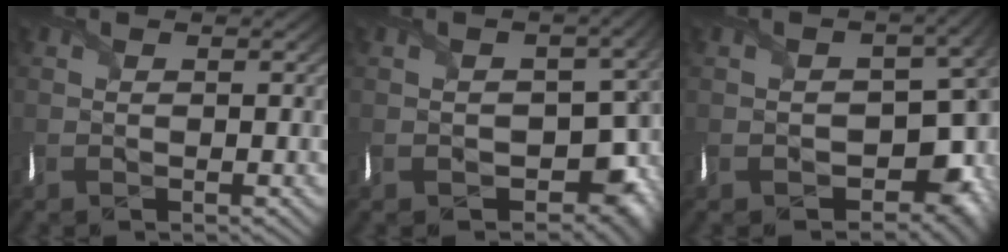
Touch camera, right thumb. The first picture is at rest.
{"total": 8.8, "force": [-1.5, 7.0, 5.2], "torque": [-0.055, -0.029, -0.014]}
{"total": 10.9, "force": [-2.6, 8.6, 6.1], "torque": [-0.069, -0.020, -0.031]}